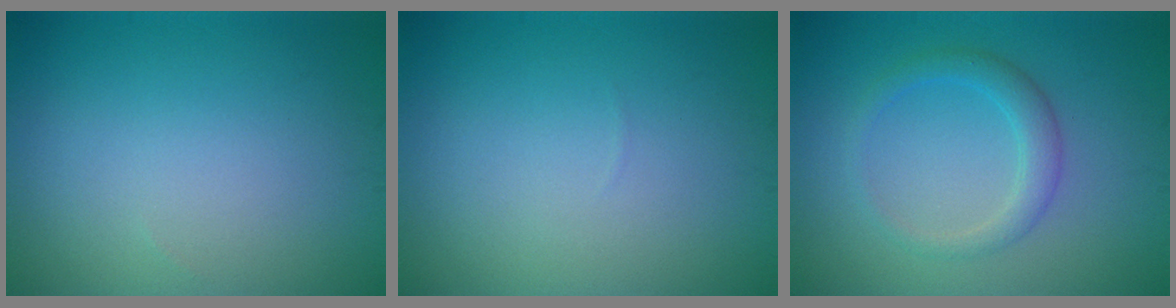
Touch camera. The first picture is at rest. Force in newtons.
{"total": 0.0}
{"total": 2.5, "press": 2.5, "slide": 0.1}